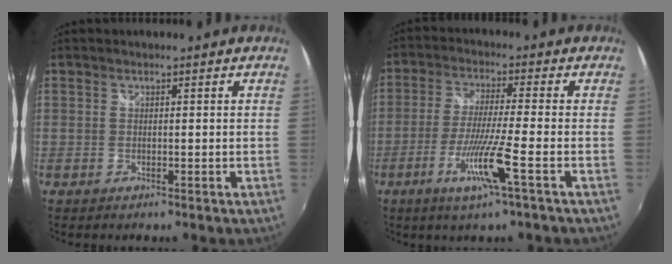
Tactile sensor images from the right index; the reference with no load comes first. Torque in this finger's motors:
{"motor_torque": [1.14, 1.00, 0.55, 0.14]}